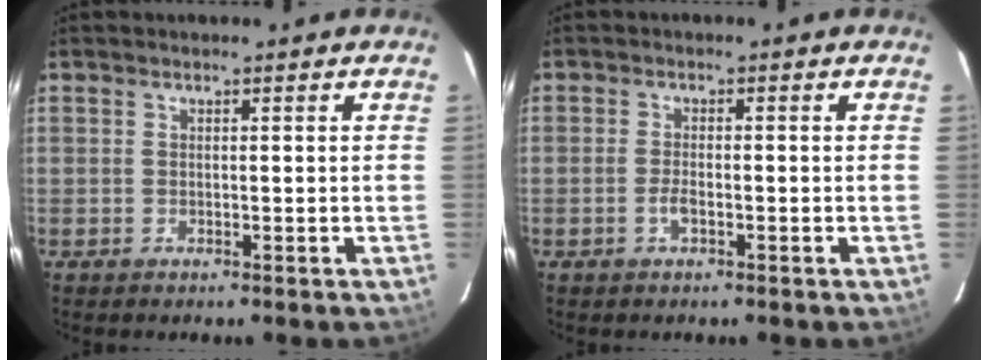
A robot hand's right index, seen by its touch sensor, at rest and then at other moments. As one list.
[{"total": 2.0, "force": [-0.9, 0.6, 1.7], "torque": [-0.040, 0.000, -0.019]}]